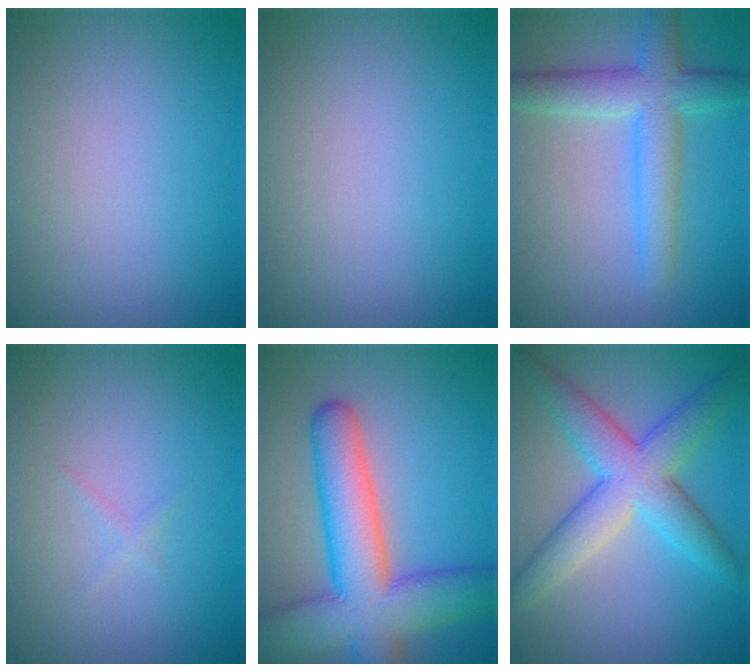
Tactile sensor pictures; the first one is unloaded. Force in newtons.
{"total": 0.0}
{"total": 5.6, "press": 5.6, "slide": 0.2}
{"total": 0.6, "press": 0.6, "slide": 0.1}
{"total": 10.7, "press": 10.7, "slide": 0.6}
{"total": 7.2, "press": 7.2, "slide": 0.1}